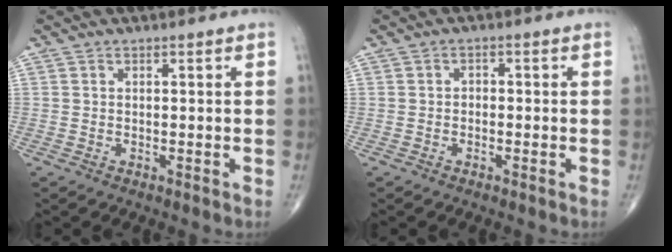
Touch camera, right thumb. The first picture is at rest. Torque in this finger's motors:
{"motor_torque": [-0.37, -0.31, -0.14, -0.07, 0.02]}